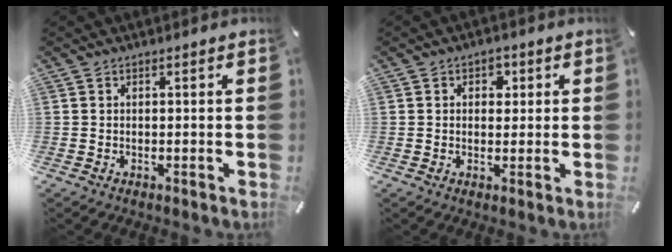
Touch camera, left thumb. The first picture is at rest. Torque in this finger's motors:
{"motor_torque": [0.15, -0.23, -0.03, 0.03, 0.00]}